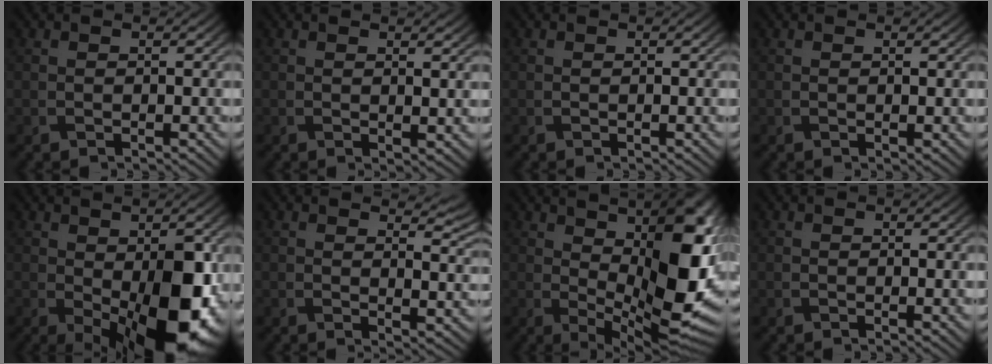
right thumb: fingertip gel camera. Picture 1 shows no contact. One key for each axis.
{"total": 1.6, "fx": 0.9, "fy": 0.3, "fz": 1.3, "tx": -0.020, "ty": -0.005, "tz": 0.017}
{"total": 0.0}
{"total": 0.0}
{"total": 14.9, "fx": -3.1, "fy": 7.4, "fz": 12.6, "tx": -0.168, "ty": -0.031, "tz": -0.025}
{"total": 5.2, "fx": 3.6, "fy": 1.7, "fz": 3.3, "tx": -0.046, "ty": -0.005, "tz": 0.057}
{"total": 16.5, "fx": 2.4, "fy": 7.4, "fz": 14.5, "tx": -0.190, "ty": -0.002, "tz": 0.043}
{"total": 0.7, "fx": 0.0, "fy": 0.1, "fz": 0.7, "tx": -0.010, "ty": -0.001, "tz": 0.000}